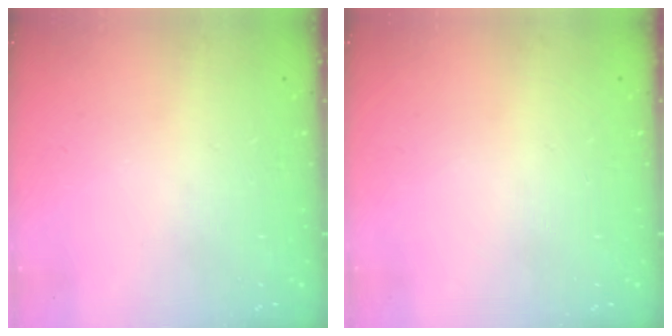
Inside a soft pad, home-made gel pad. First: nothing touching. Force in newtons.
{"total": 0.0}